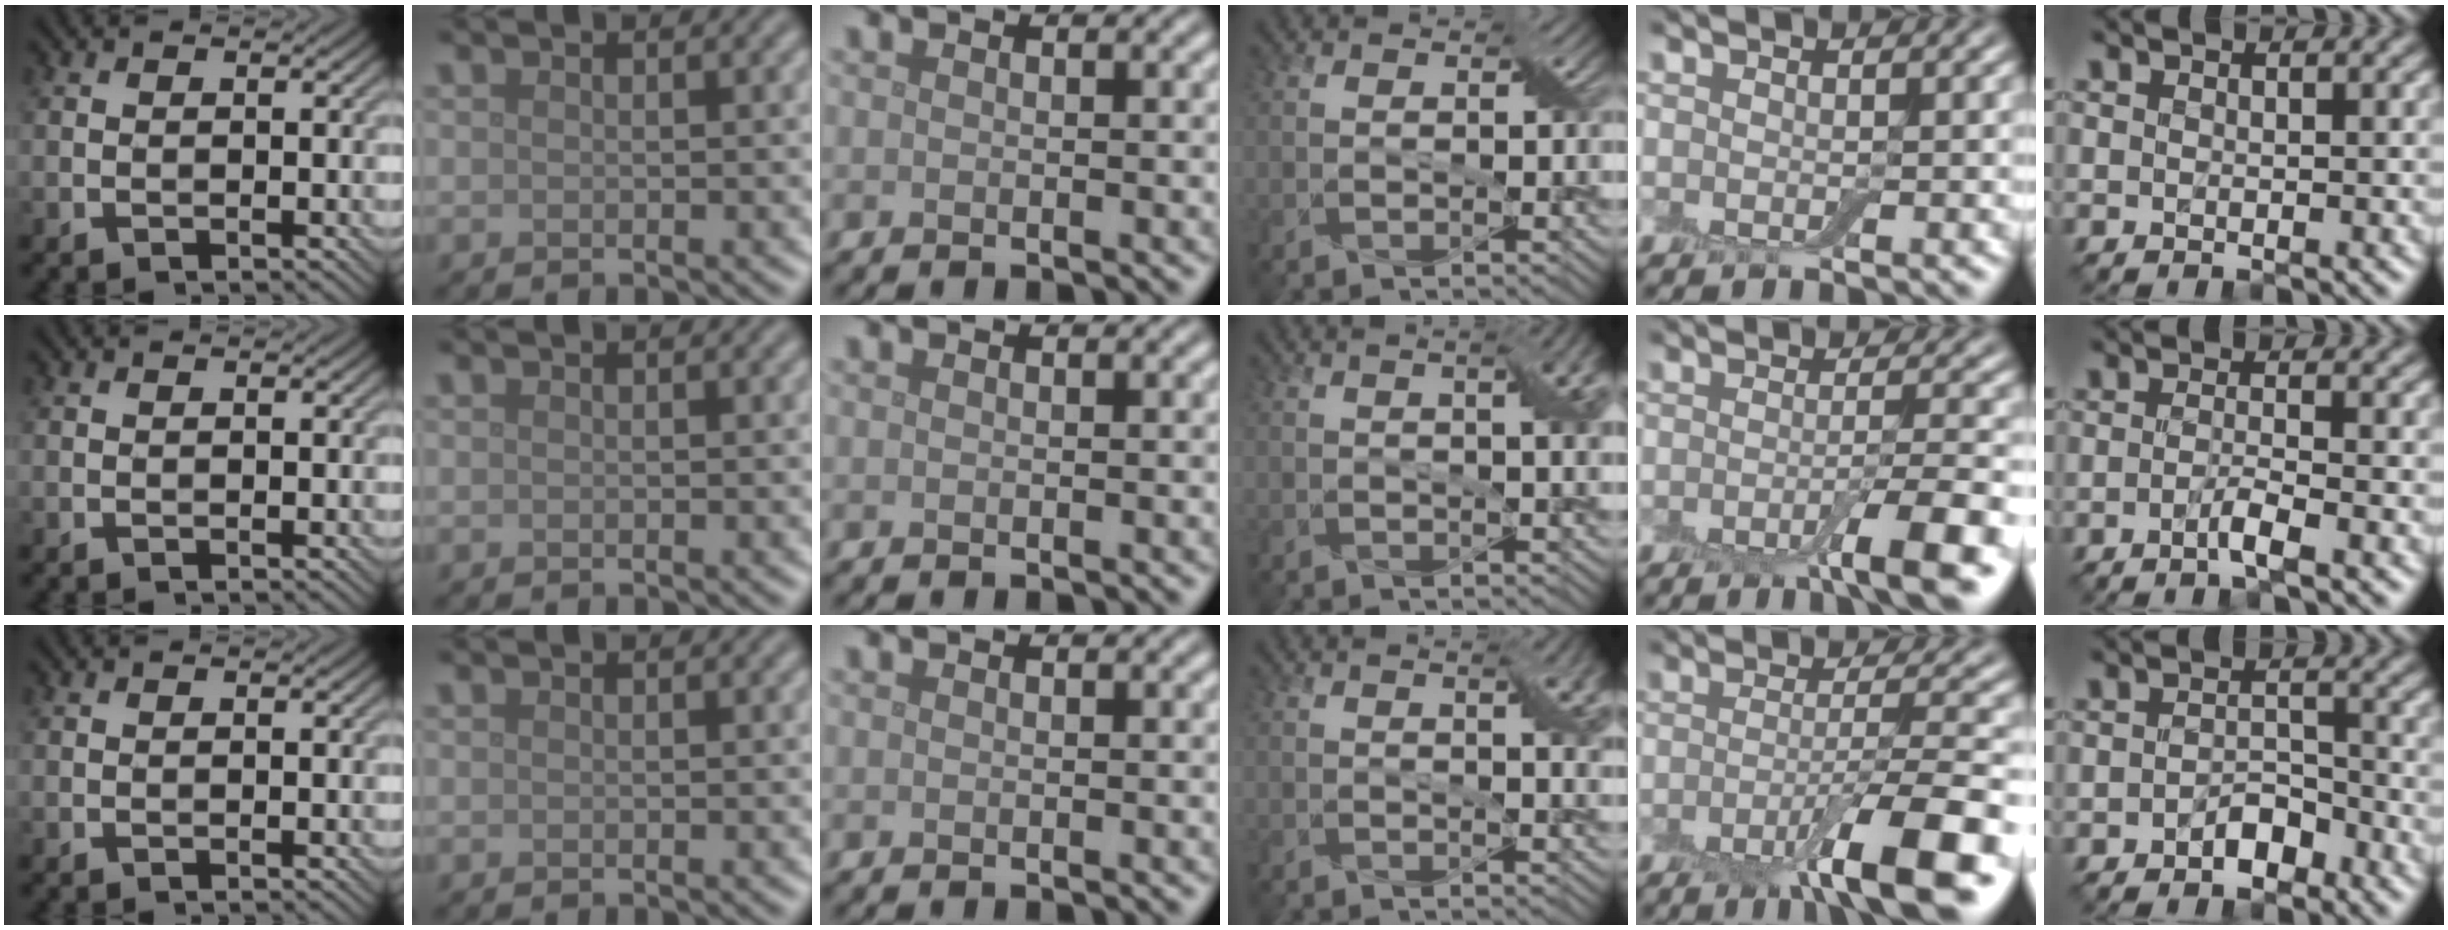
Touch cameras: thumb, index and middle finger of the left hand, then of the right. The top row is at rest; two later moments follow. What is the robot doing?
{"motion": "wrap", "object": "cling film"}